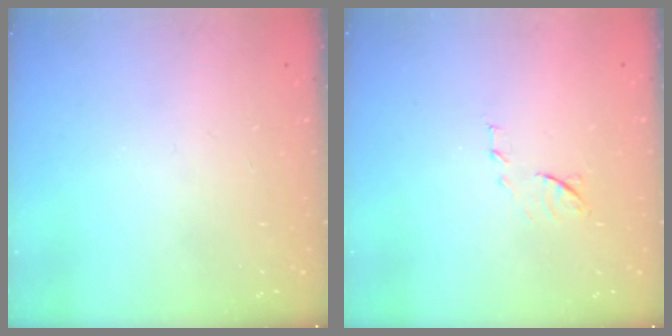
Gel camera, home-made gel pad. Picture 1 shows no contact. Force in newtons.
{"total": 7.9, "press": 7.9, "slide": 0.7}